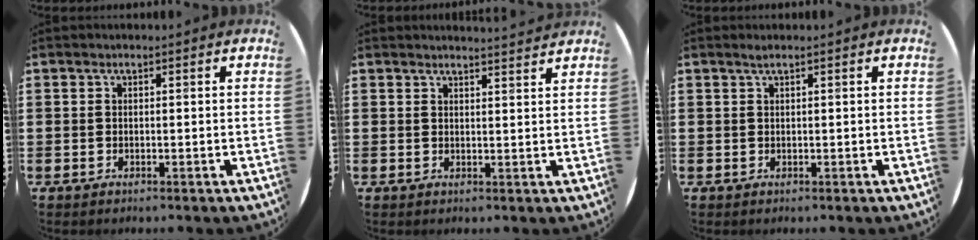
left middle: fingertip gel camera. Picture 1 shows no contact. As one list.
[{"total": 2.4, "force": [2.4, -0.3, 0.1], "torque": [-0.003, -0.010, 0.043]}, {"total": 0.7, "force": [0.4, -0.1, 0.6], "torque": [-0.009, 0.001, 0.007]}]